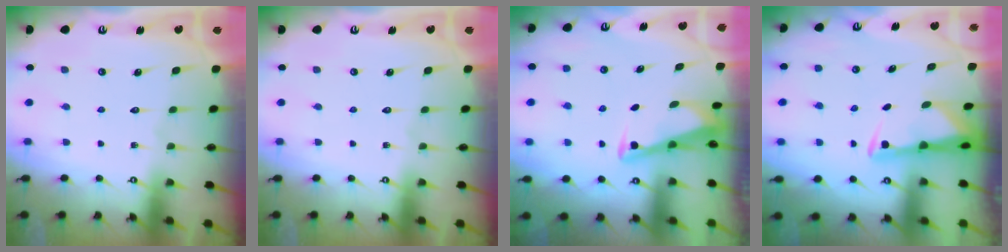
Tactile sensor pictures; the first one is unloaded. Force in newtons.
{"total": 0.0}
{"total": 3.3, "press": 3.3, "slide": 0.4}
{"total": 3.0, "press": 2.9, "slide": 0.6}